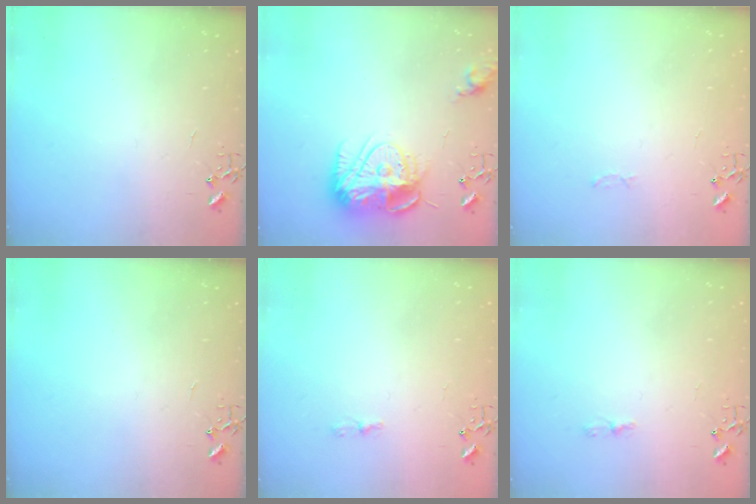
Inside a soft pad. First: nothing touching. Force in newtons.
{"total": 15.7, "press": 15.7, "slide": 1.0}
{"total": 2.8, "press": 2.8, "slide": 0.4}
{"total": 0.0}
{"total": 3.7, "press": 3.7, "slide": 0.5}
{"total": 3.7, "press": 3.7, "slide": 0.5}